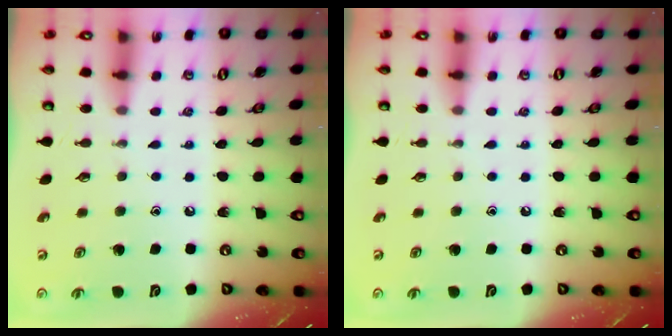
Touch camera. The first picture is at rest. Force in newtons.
{"total": 0.0}